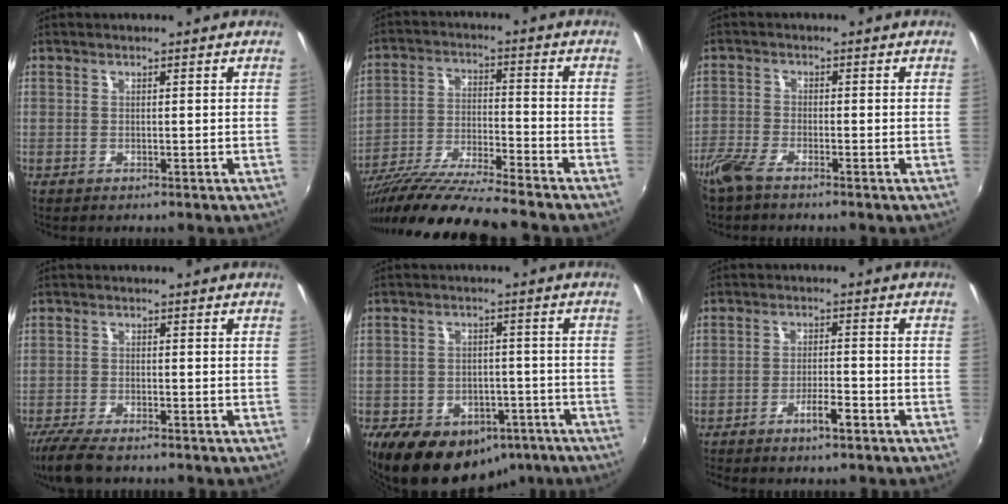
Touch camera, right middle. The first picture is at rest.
{"total": 16.1, "force": [-13.9, -0.6, 8.1], "torque": [-0.160, -0.039, -0.251]}
{"total": 4.7, "force": [-3.8, 1.1, 2.5], "torque": [-0.070, -0.010, -0.081]}
{"total": 7.1, "force": [-5.8, 1.6, 3.8], "torque": [-0.101, -0.029, -0.108]}
{"total": 16.5, "force": [-10.2, 10.2, 8.2], "torque": [-0.177, 0.000, -0.133]}
{"total": 4.0, "force": [-2.8, 0.4, 2.9], "torque": [-0.061, -0.001, -0.047]}